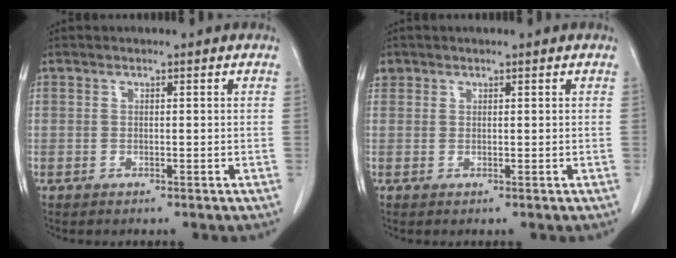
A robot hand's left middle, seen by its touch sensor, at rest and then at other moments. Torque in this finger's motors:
{"motor_torque": [0.12, -0.21, 0.10, 0.01]}